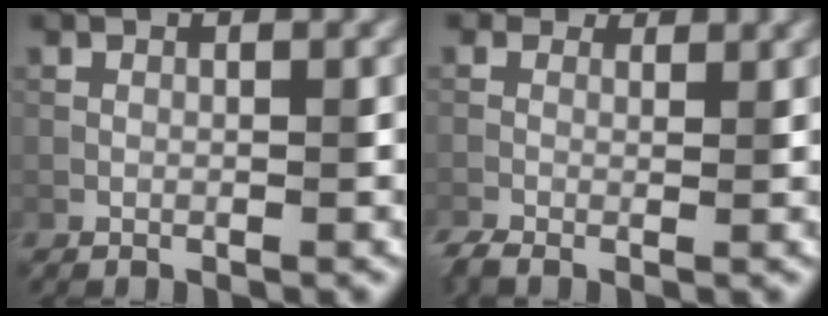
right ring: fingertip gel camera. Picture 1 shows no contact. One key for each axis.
{"total": 3.2, "fx": 0.4, "fy": 2.3, "fz": 2.1, "tx": -0.045, "ty": -0.003, "tz": 0.000}